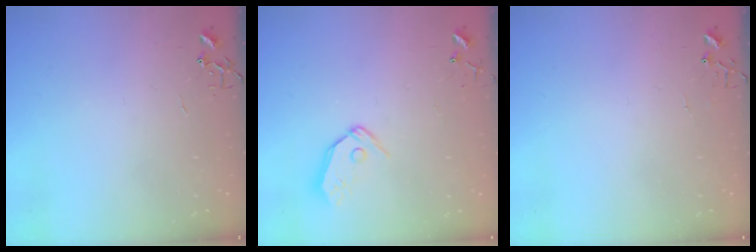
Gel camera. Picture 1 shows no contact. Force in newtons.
{"total": 8.3, "press": 8.2, "slide": 0.7}
{"total": 5.0, "press": 5.0, "slide": 0.4}